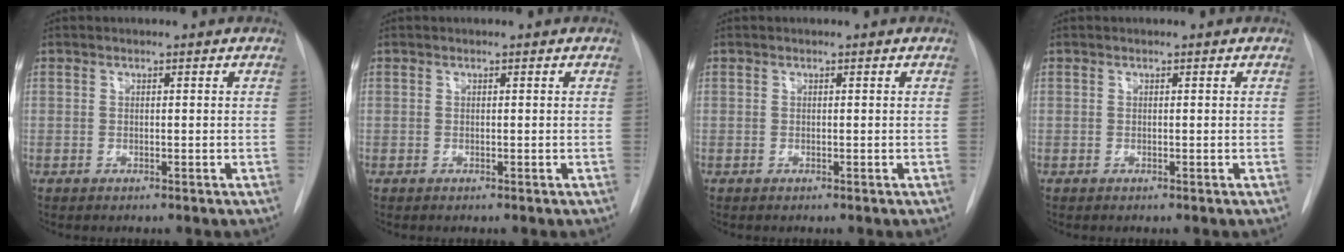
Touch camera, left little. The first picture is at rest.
{"total": 0.0}
{"total": 0.0}
{"total": 0.0}